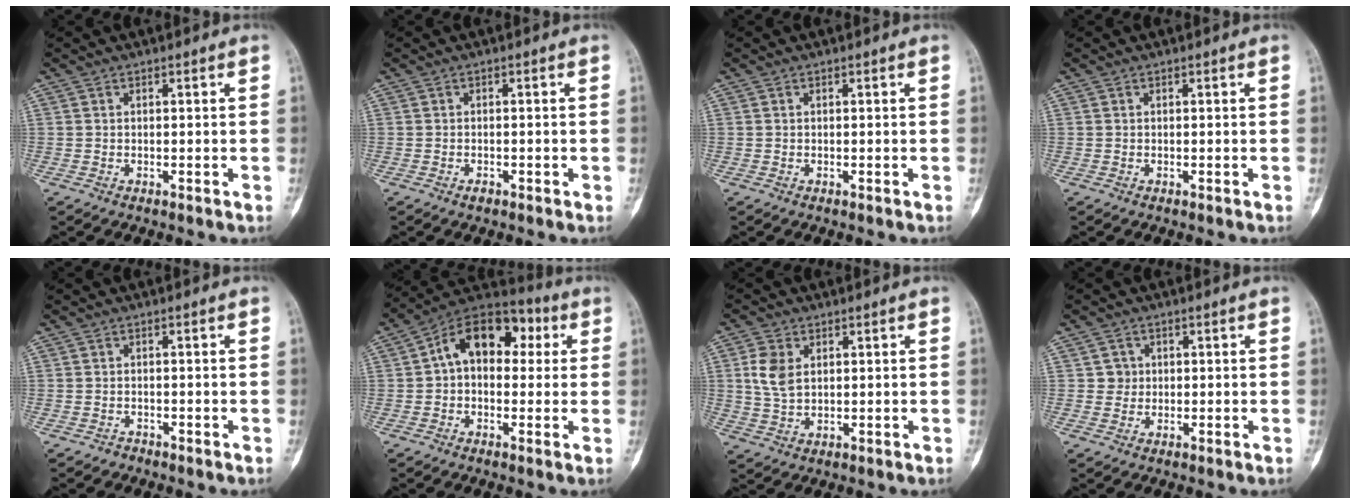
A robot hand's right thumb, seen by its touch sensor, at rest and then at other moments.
{"total": 1.0, "force": [-0.6, 0.6, 0.4], "torque": [-0.001, 0.004, -0.011]}
{"total": 0.0}
{"total": 0.0}
{"total": 1.0, "force": [-0.8, 0.6, -0.3], "torque": [0.006, 0.004, -0.019]}
{"total": 14.5, "force": [2.7, 9.7, 10.5], "torque": [-0.119, 0.039, 0.027]}
{"total": 6.4, "force": [1.5, 4.3, 4.5], "torque": [-0.084, 0.000, 0.034]}
{"total": 2.4, "force": [0.5, 2.4, 0.2], "torque": [0.020, 0.003, 0.004]}